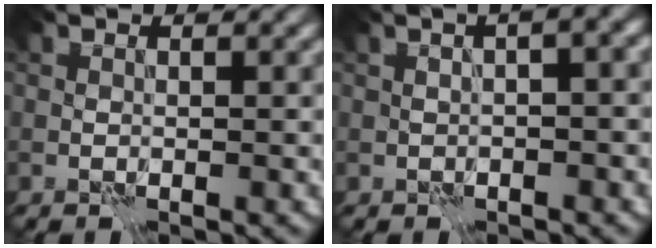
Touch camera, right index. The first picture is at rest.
{"total": 5.6, "force": [1.2, 2.4, 4.9], "torque": [-0.047, 0.029, 0.002]}